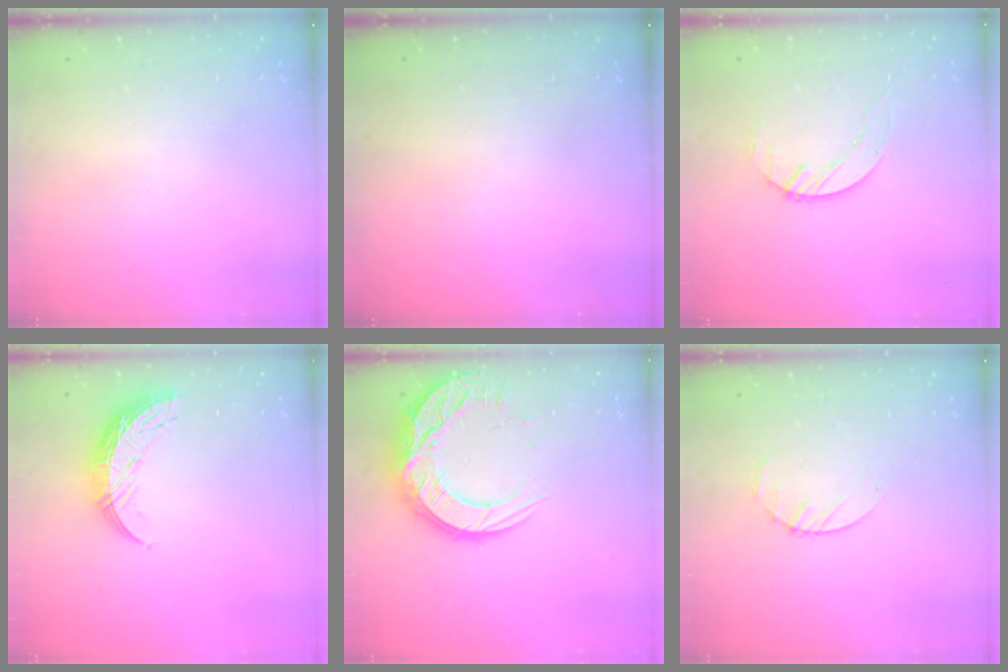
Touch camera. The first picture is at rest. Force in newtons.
{"total": 0.0}
{"total": 1.4, "press": 1.4, "slide": 0.2}
{"total": 10.5, "press": 10.5, "slide": 0.8}
{"total": 16.5, "press": 16.5, "slide": 1.4}
{"total": 2.4, "press": 2.3, "slide": 0.3}